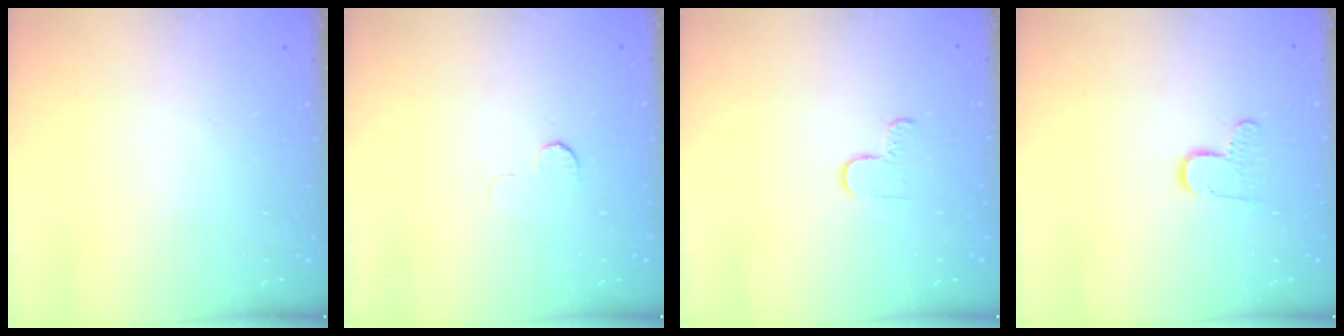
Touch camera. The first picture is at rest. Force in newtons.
{"total": 3.7, "press": 3.7, "slide": 0.3}
{"total": 3.0, "press": 3.0, "slide": 0.4}
{"total": 7.7, "press": 7.6, "slide": 0.4}